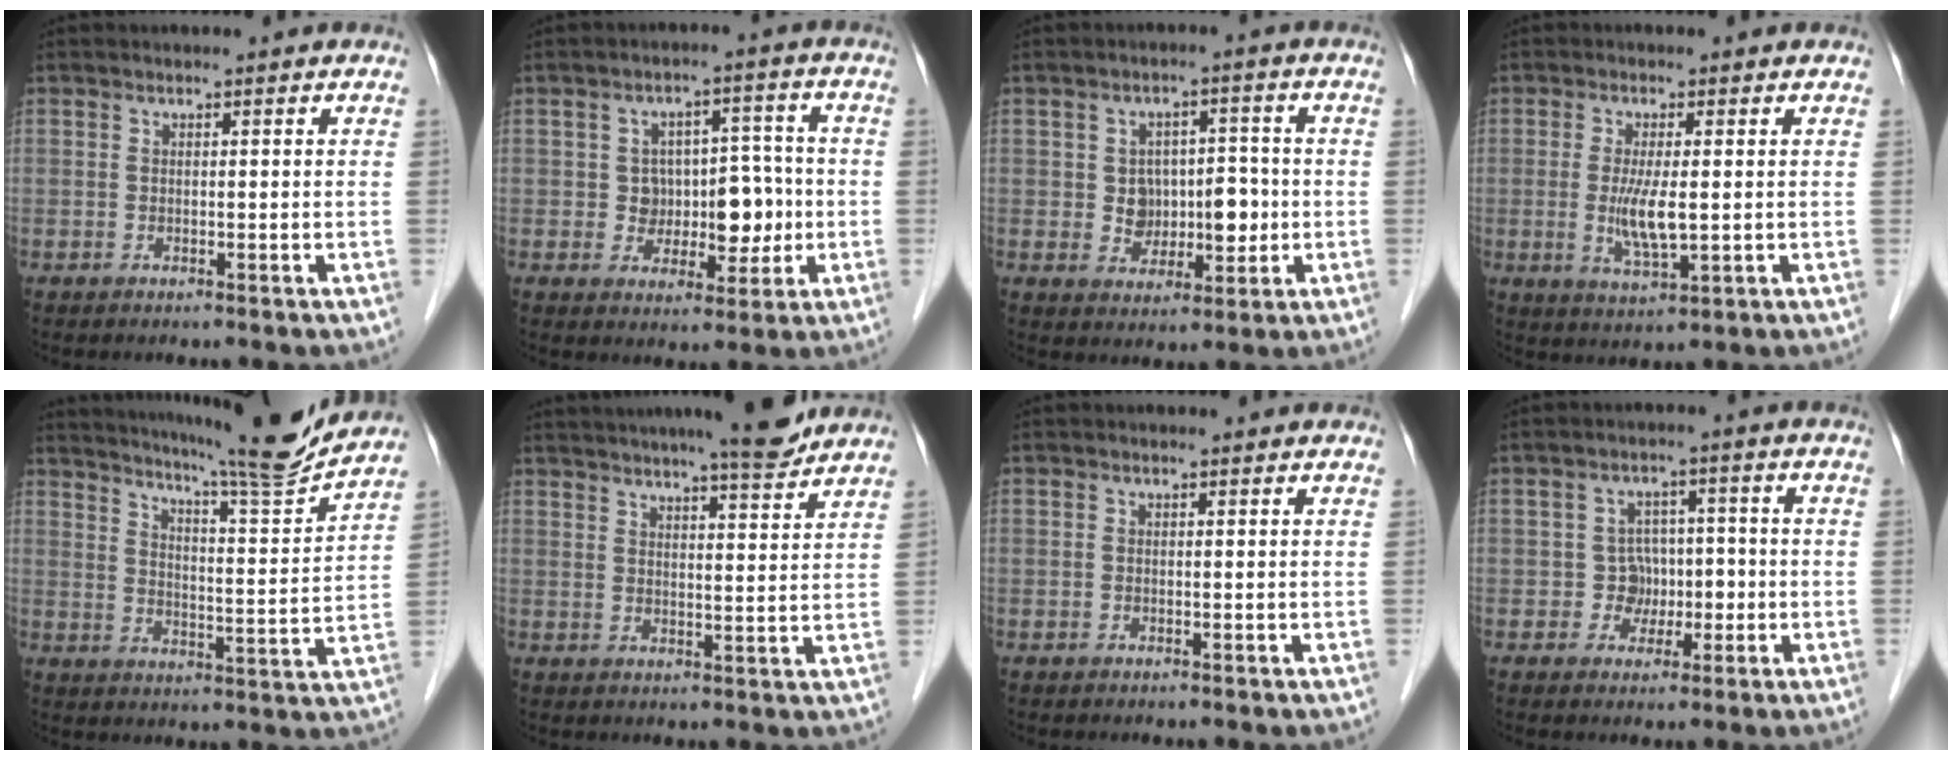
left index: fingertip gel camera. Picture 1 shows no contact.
{"total": 7.4, "force": [-0.8, 5.1, 5.3], "torque": [-0.069, 0.029, -0.003]}
{"total": 6.6, "force": [-0.4, 4.7, 4.5], "torque": [-0.065, 0.020, 0.004]}
{"total": 5.5, "force": [-0.3, 1.1, 5.3], "torque": [-0.111, -0.013, -0.003]}
{"total": 15.2, "force": [14.0, -1.6, 5.6], "torque": [-0.097, -0.034, 0.197]}
{"total": 12.0, "force": [10.6, 0.2, 5.6], "torque": [-0.089, 0.004, 0.141]}
{"total": 0.0}
{"total": 4.2, "force": [-0.9, 4.0, 0.9], "torque": [-0.004, 0.014, -0.012]}